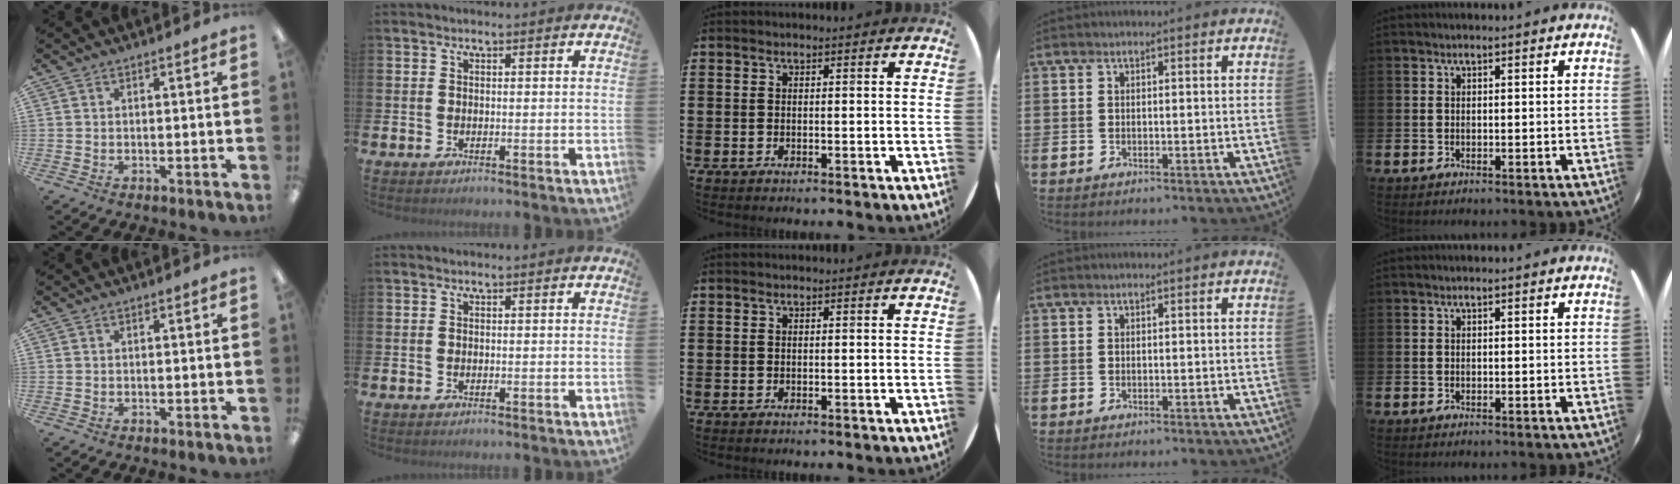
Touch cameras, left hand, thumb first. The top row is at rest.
{}